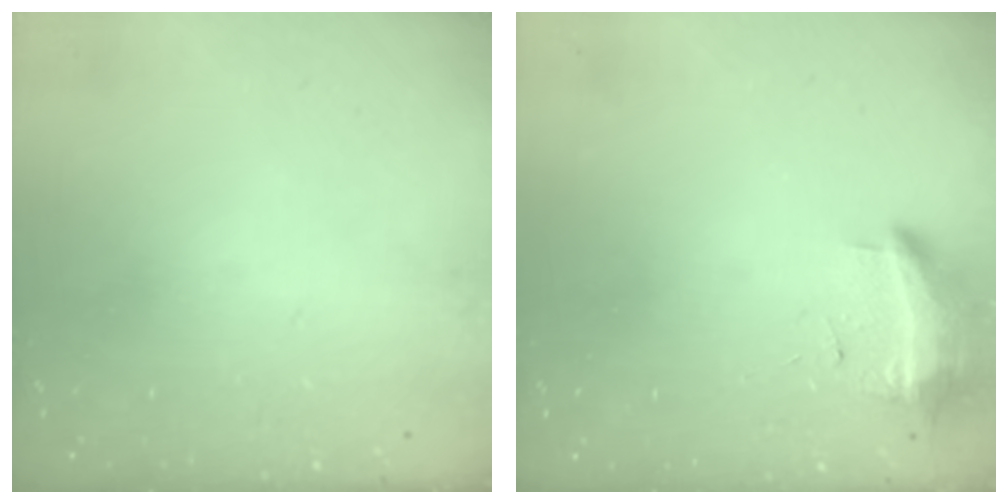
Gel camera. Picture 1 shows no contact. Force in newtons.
{"total": 9.5, "press": 9.2, "slide": 2.4}